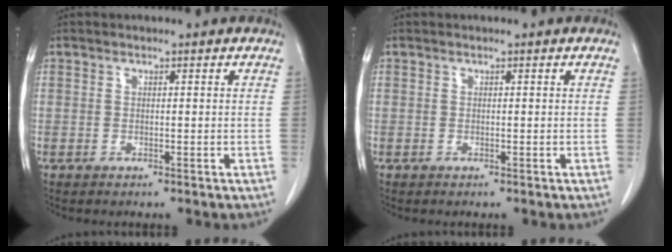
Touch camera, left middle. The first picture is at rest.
{"total": 0.0}